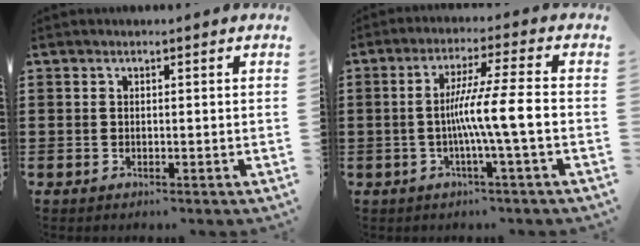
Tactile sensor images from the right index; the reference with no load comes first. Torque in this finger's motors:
{"motor_torque": [1.54, -0.60, 0.34, 0.21]}